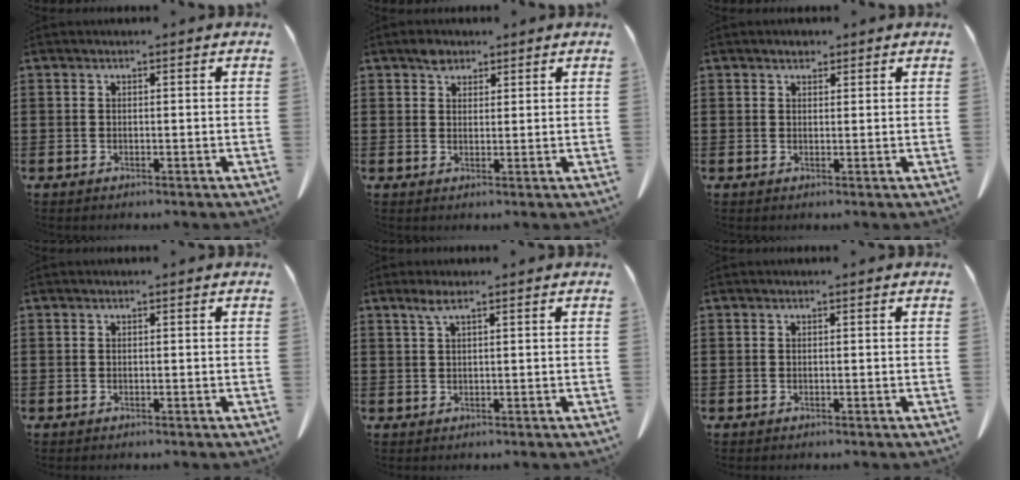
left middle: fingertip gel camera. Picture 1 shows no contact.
{"total": 2.4, "force": [1.8, 1.4, 0.7], "torque": [-0.010, 0.000, 0.033]}
{"total": 1.5, "force": [1.3, 0.7, 0.4], "torque": [-0.002, 0.000, 0.022]}
{"total": 0.0}
{"total": 2.0, "force": [1.0, 0.2, 1.7], "torque": [-0.035, 0.002, 0.018]}
{"total": 0.0}